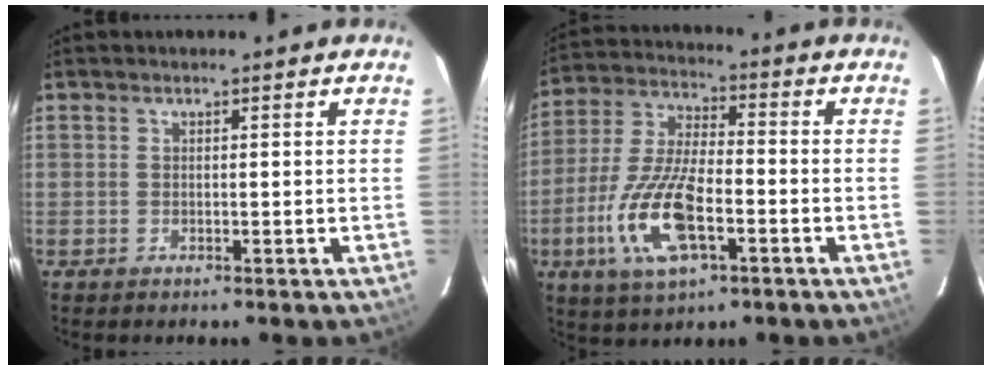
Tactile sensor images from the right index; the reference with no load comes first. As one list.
[{"total": 15.5, "force": [-5.5, 5.9, 13.2], "torque": [-0.288, -0.011, -0.104]}]